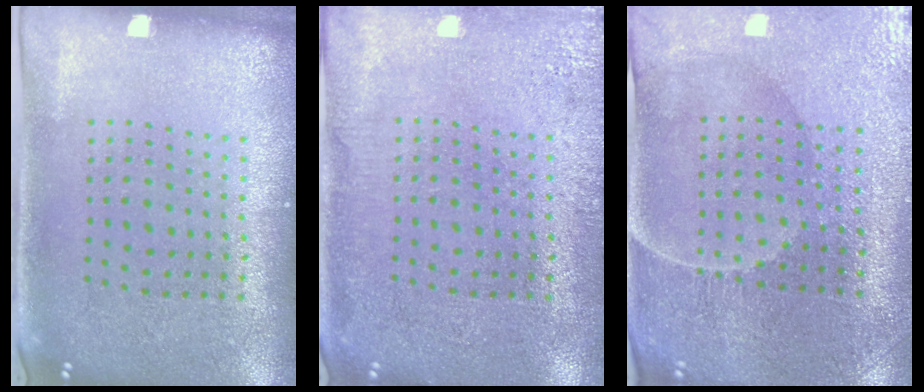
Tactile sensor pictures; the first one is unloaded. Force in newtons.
{"total": 3.0, "press": 3.0, "slide": 0.4}
{"total": 1.5, "press": 1.5, "slide": 0.1}